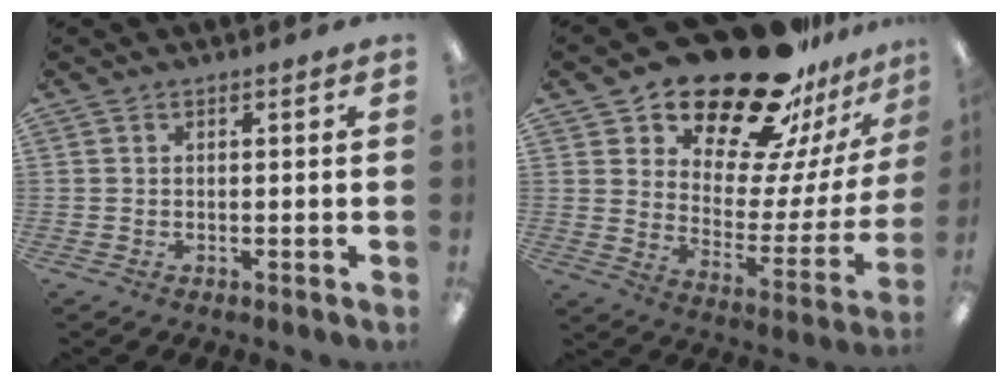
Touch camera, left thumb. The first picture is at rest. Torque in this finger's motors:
{"motor_torque": [0.38, 0.97, 1.45, -1.32, 0.07]}